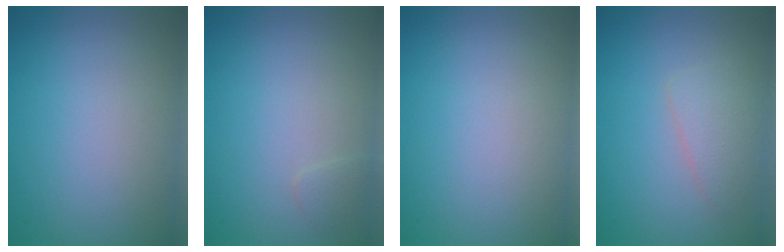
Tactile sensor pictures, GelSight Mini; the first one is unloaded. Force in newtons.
{"total": 0.8, "press": 0.8, "slide": 0.0}
{"total": 0.0}
{"total": 2.3, "press": 2.3, "slide": 0.0}